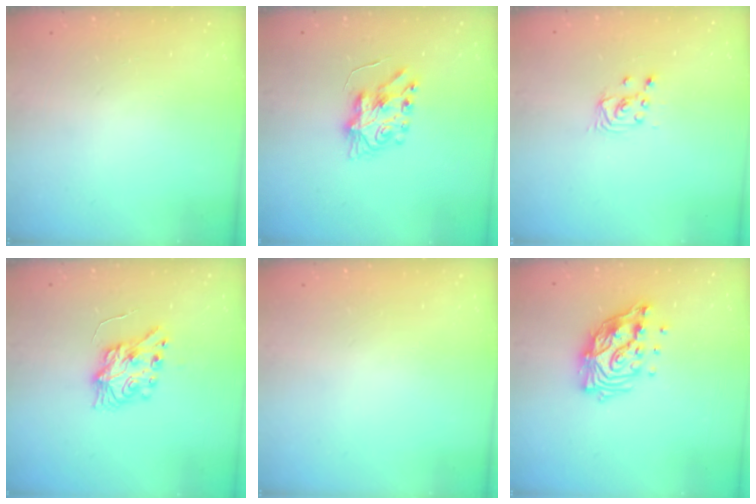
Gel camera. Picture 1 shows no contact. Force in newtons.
{"total": 7.4, "press": 7.4, "slide": 0.2}
{"total": 2.5, "press": 2.5, "slide": 0.2}
{"total": 7.7, "press": 7.7, "slide": 0.8}
{"total": 0.0}
{"total": 13.6, "press": 13.5, "slide": 1.5}